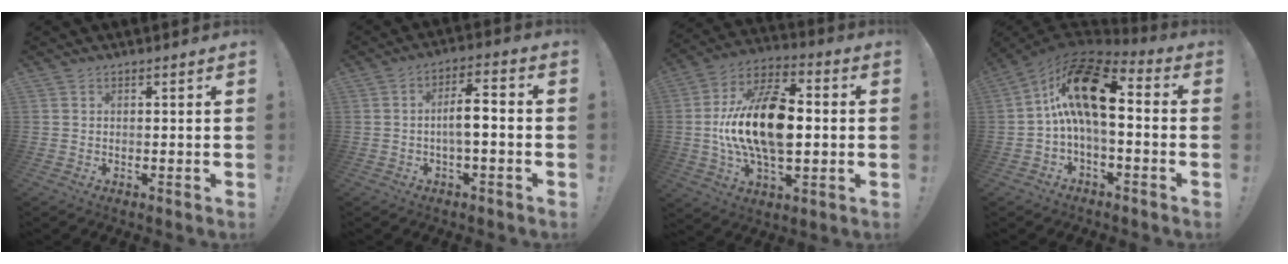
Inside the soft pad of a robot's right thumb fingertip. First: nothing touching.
{"total": 7.5, "force": [-1.0, 2.4, 7.1], "torque": [-0.120, 0.008, -0.022]}
{"total": 21.9, "force": [-0.4, 12.3, 18.1], "torque": [-0.339, 0.009, -0.003]}
{"total": 18.0, "force": [3.4, 7.8, 15.8], "torque": [-0.275, -0.007, 0.061]}